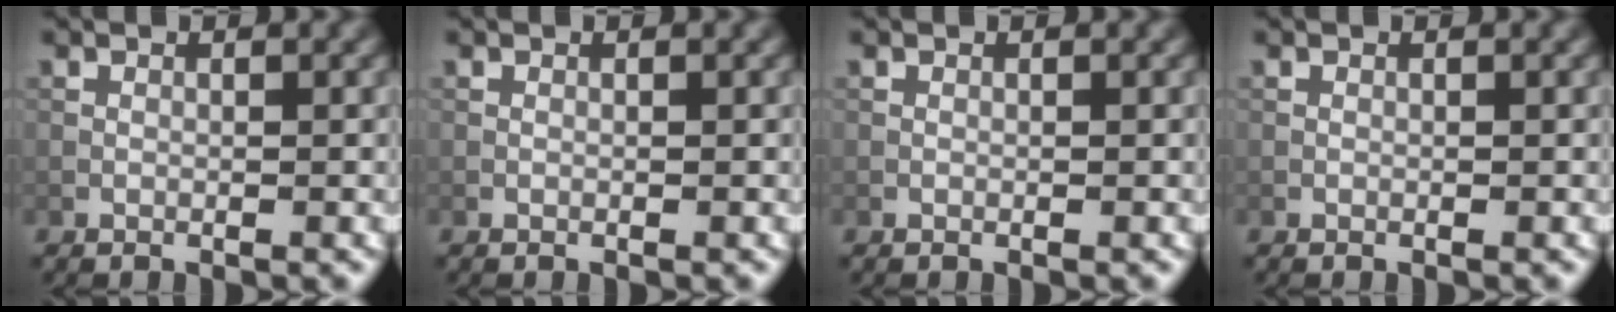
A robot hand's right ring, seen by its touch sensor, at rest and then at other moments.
{"total": 0.0}
{"total": 0.0}
{"total": 0.0}